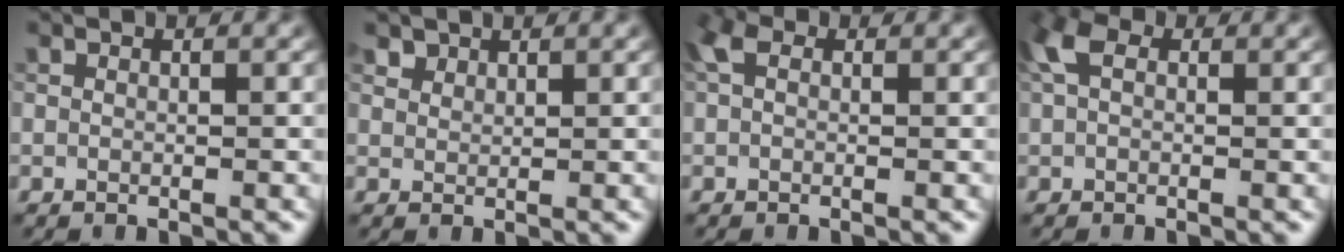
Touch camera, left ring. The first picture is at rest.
{"total": 1.7, "force": [1.4, 0.9, 0.4], "torque": [-0.016, -0.001, 0.032]}
{"total": 2.1, "force": [0.6, 1.4, 1.5], "torque": [-0.030, 0.010, 0.001]}
{"total": 3.4, "force": [1.2, 2.1, 2.4], "torque": [-0.053, 0.014, 0.014]}